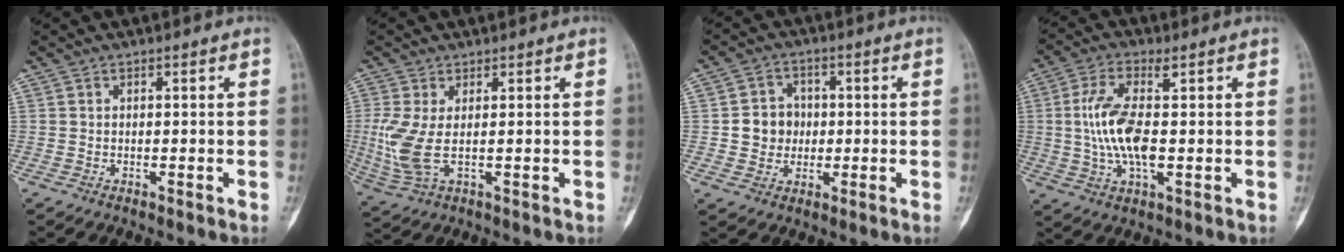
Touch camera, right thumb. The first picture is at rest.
{"total": 6.9, "force": [0.3, 2.7, 6.4], "torque": [-0.175, -0.007, 0.015]}
{"total": 6.5, "force": [0.0, 6.0, 2.6], "torque": [-0.012, 0.008, -0.005]}
{"total": 10.4, "force": [0.9, 4.3, 9.4], "torque": [-0.214, 0.006, 0.018]}